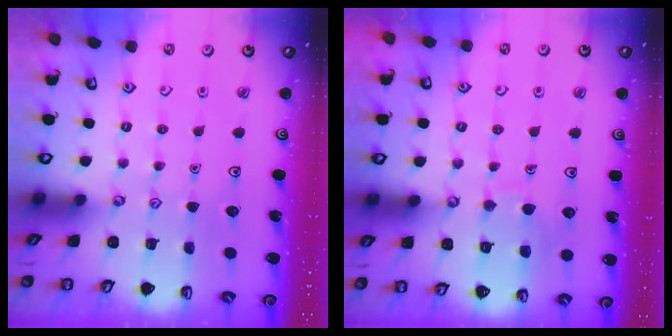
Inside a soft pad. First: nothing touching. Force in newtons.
{"total": 6.7, "press": 6.6, "slide": 0.7}